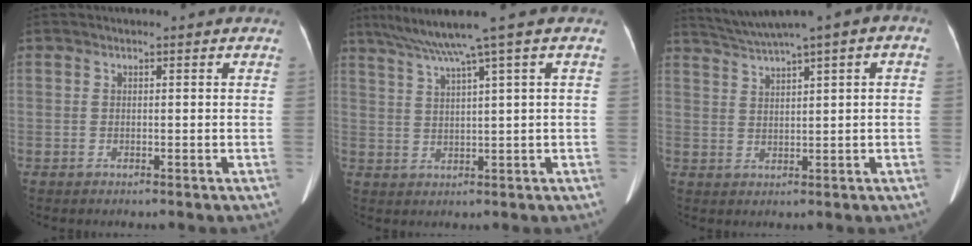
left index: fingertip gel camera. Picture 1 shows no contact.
{"total": 7.2, "force": [4.9, -2.0, 4.9], "torque": [-0.087, 0.018, 0.086]}
{"total": 6.1, "force": [3.7, 0.1, 4.9], "torque": [-0.090, 0.030, 0.069]}